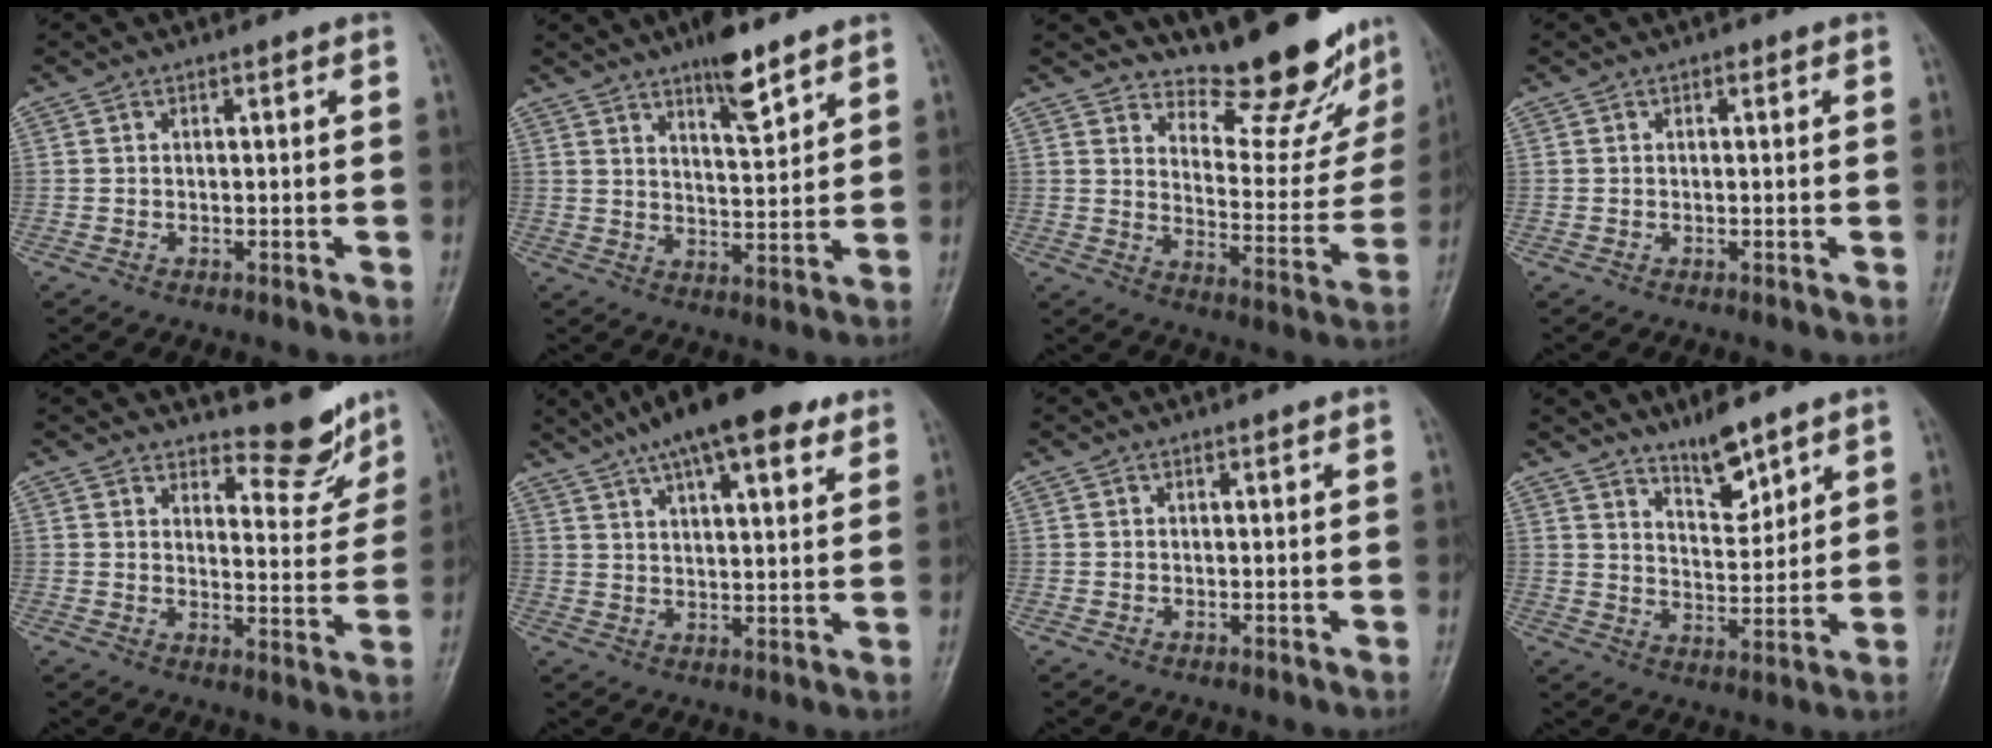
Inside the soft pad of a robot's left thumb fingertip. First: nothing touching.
{"total": 8.2, "force": [5.8, 2.2, 5.3], "torque": [-0.070, -0.039, 0.093]}
{"total": 17.7, "force": [16.0, 4.6, 6.0], "torque": [-0.036, -0.142, 0.210]}
{"total": 0.6, "force": [0.3, 0.4, 0.4], "torque": [-0.002, 0.001, 0.002]}
{"total": 8.5, "force": [7.7, 2.8, 2.6], "torque": [-0.007, -0.071, 0.104]}
{"total": 17.7, "force": [11.5, 5.5, 12.2], "torque": [-0.177, -0.008, 0.177]}
{"total": 0.0}
{"total": 7.1, "force": [5.6, 2.1, 3.9], "torque": [-0.047, -0.051, 0.099]}